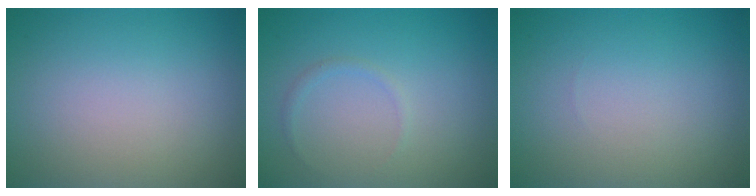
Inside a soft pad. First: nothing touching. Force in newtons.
{"total": 0.7, "press": 0.7, "slide": 0.1}
{"total": 0.0}